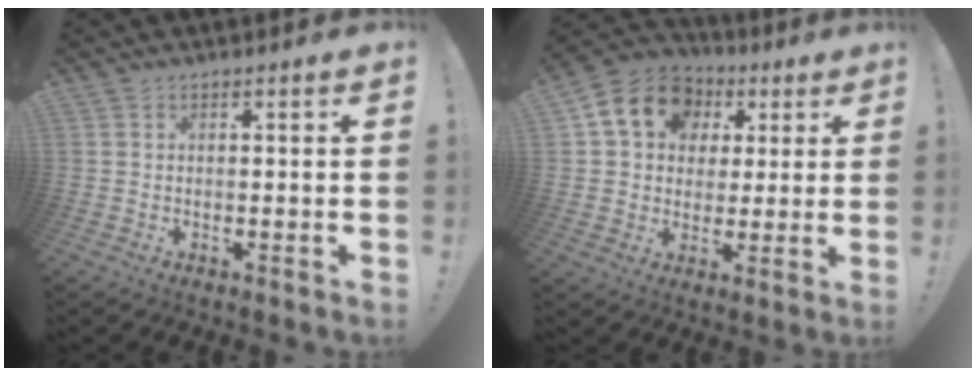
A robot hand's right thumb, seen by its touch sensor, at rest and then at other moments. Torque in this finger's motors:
{"motor_torque": [0.85, 0.85, 0.18, -0.08, 0.26]}